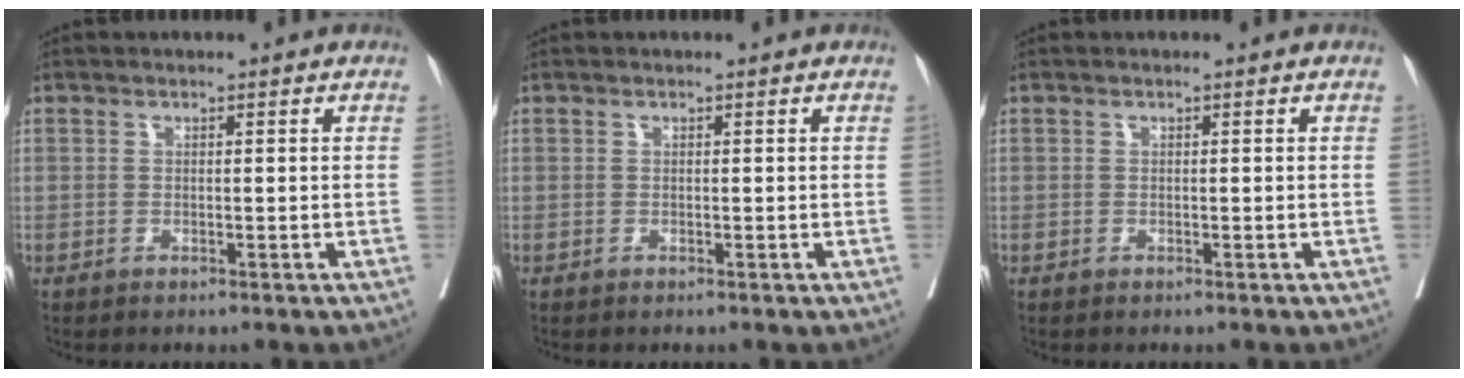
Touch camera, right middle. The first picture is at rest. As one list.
[{"total": 0.0}, {"total": 0.0}]